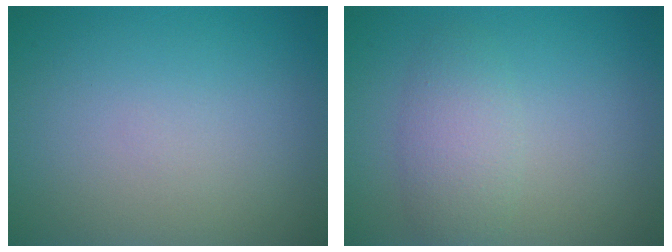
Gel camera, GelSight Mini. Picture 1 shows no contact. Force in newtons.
{"total": 3.0, "press": 3.0, "slide": 0.1}